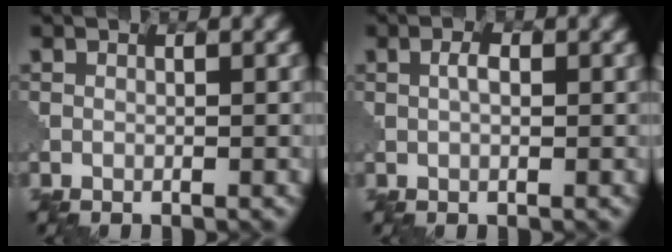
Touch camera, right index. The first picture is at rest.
{"total": 1.5, "force": [0.2, 0.6, 1.3], "torque": [-0.027, 0.004, 0.002]}